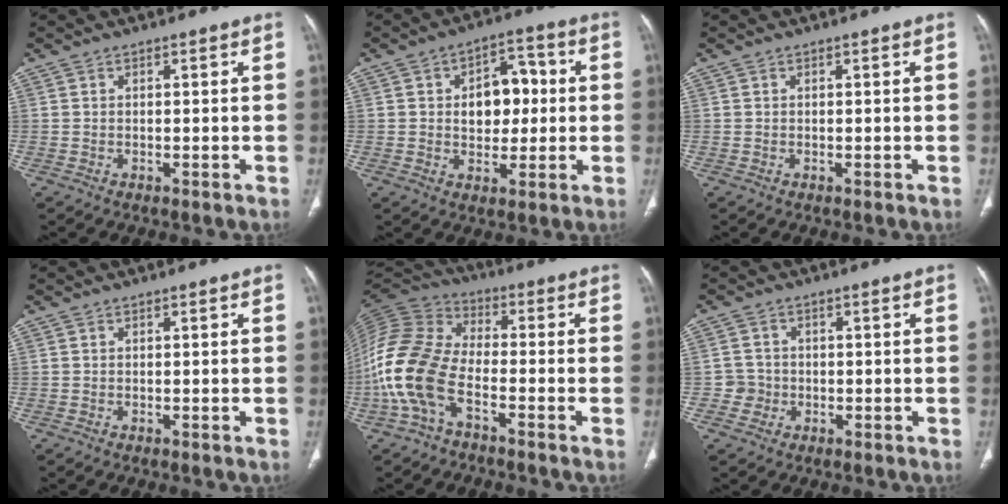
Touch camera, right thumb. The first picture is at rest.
{"total": 9.9, "force": [0.8, 6.8, 7.1], "torque": [-0.062, 0.019, 0.012]}
{"total": 0.0}
{"total": 0.0}
{"total": 15.4, "force": [-5.5, 8.6, 11.6], "torque": [-0.261, 0.044, -0.116]}
{"total": 3.0, "force": [-0.7, 2.9, 0.1], "torque": [0.017, 0.010, -0.016]}